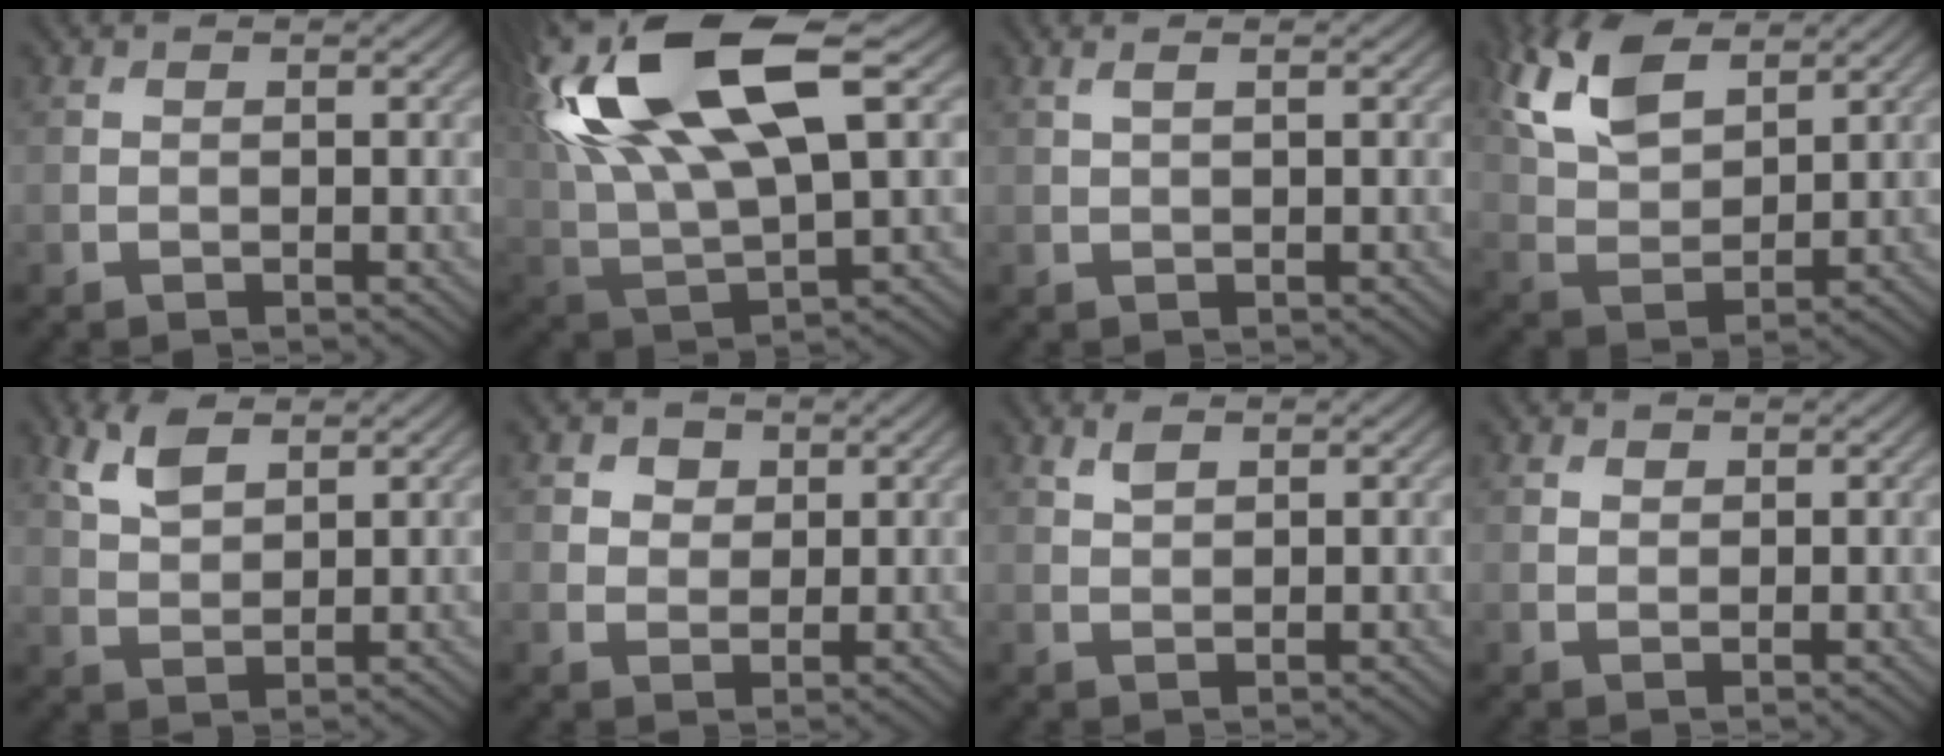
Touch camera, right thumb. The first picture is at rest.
{"total": 17.3, "force": [7.3, 7.1, 14.0], "torque": [-0.303, 0.015, 0.133]}
{"total": 1.3, "force": [0.6, 0.2, 1.1], "torque": [-0.021, 0.004, 0.010]}
{"total": 10.0, "force": [5.5, 4.9, 6.8], "torque": [-0.177, 0.012, 0.114]}
{"total": 4.6, "force": [2.7, 2.1, 3.0], "torque": [-0.078, 0.004, 0.059]}
{"total": 3.2, "force": [1.6, 2.5, 1.2], "torque": [-0.027, -0.006, 0.029]}
{"total": 1.5, "force": [1.0, 0.6, 1.0], "torque": [-0.028, 0.002, 0.023]}
{"total": 0.9, "force": [0.7, 0.5, 0.2], "torque": [-0.005, -0.001, 0.015]}